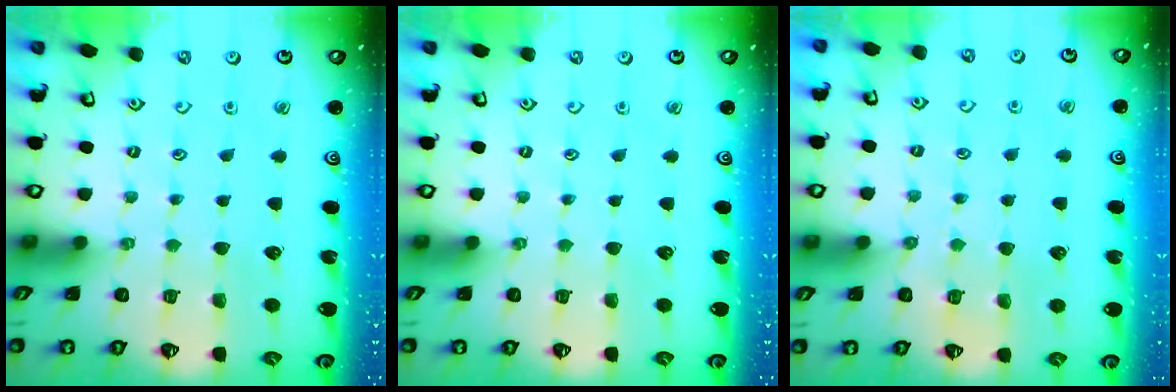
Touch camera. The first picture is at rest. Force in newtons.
{"total": 0.0}
{"total": 4.0, "press": 4.0, "slide": 0.8}